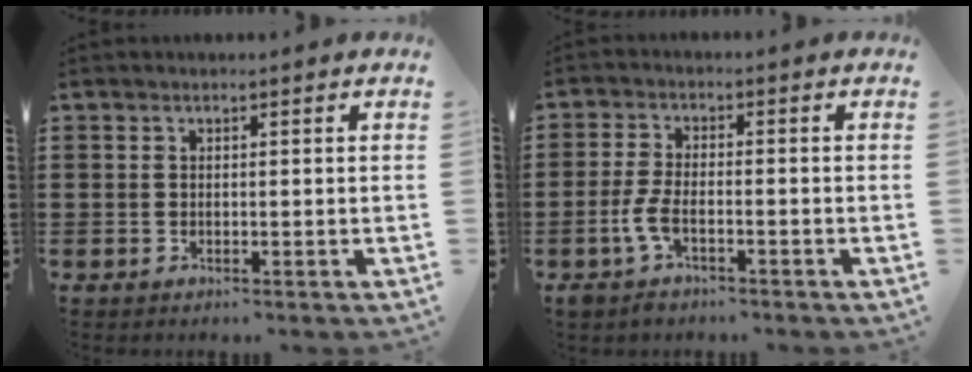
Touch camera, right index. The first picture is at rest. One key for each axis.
{"total": 4.4, "fx": -2.0, "fy": 1.6, "fz": 3.6, "tx": -0.091, "ty": -0.006, "tz": -0.043}